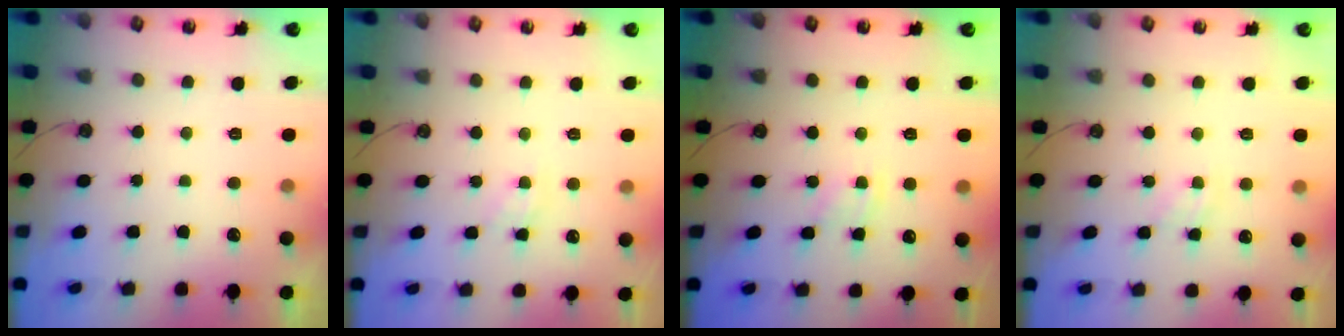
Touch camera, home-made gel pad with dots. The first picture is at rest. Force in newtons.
{"total": 2.5, "press": 2.5, "slide": 0.1}
{"total": 4.5, "press": 4.4, "slide": 0.5}
{"total": 1.7, "press": 1.7, "slide": 0.3}